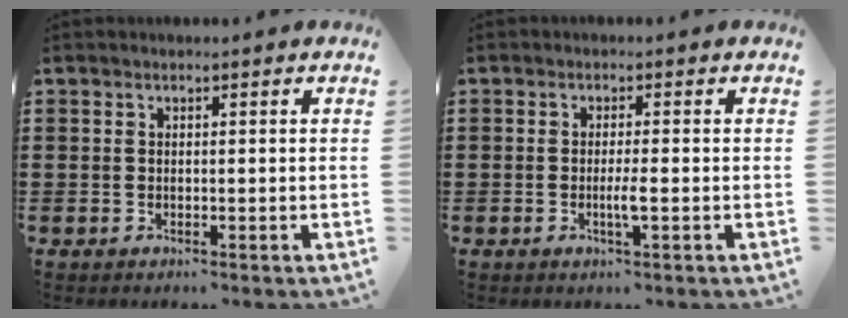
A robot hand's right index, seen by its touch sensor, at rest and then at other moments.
{"total": 2.4, "force": [-0.7, 0.0, 2.3], "torque": [-0.039, -0.003, -0.013]}